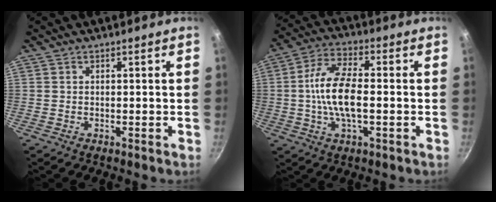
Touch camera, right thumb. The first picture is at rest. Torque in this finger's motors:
{"motor_torque": [2.01, 2.99, 2.18, -0.59, 0.88]}